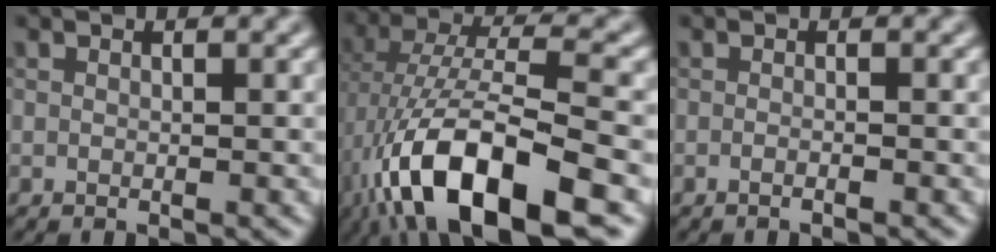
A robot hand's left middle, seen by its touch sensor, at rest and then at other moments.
{"total": 12.8, "force": [-5.6, 4.5, 10.6], "torque": [-0.204, 0.001, -0.101]}
{"total": 0.8, "force": [-0.4, 0.2, 0.6], "torque": [-0.008, -0.005, -0.012]}